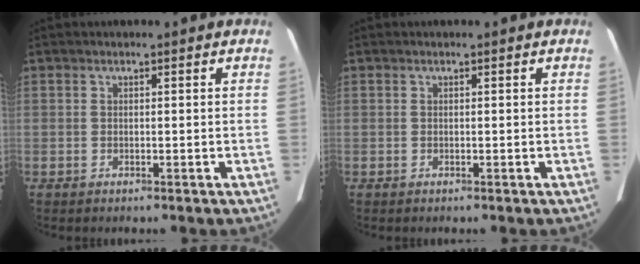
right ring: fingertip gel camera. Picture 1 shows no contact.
{"total": 0.0}